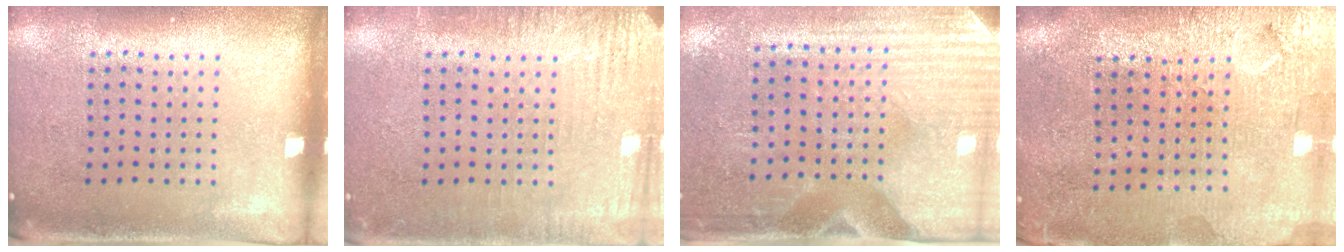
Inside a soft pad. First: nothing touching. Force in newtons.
{"total": 3.2, "press": 3.2, "slide": 0.4}
{"total": 3.0, "press": 2.7, "slide": 1.4}
{"total": 3.8, "press": 3.4, "slide": 1.6}